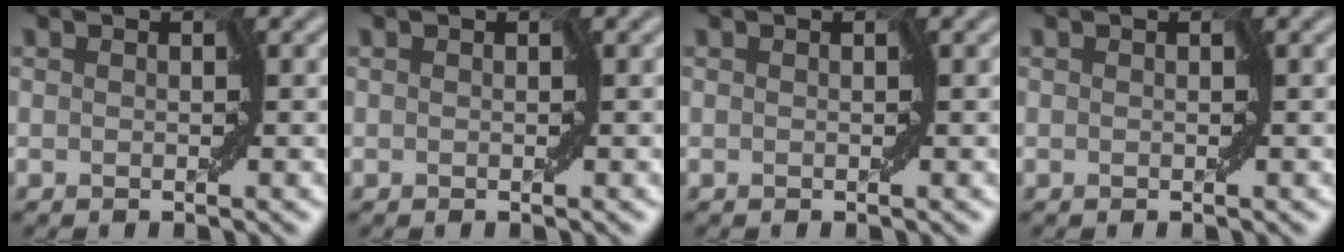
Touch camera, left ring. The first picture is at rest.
{"total": 0.0}
{"total": 0.0}
{"total": 0.0}